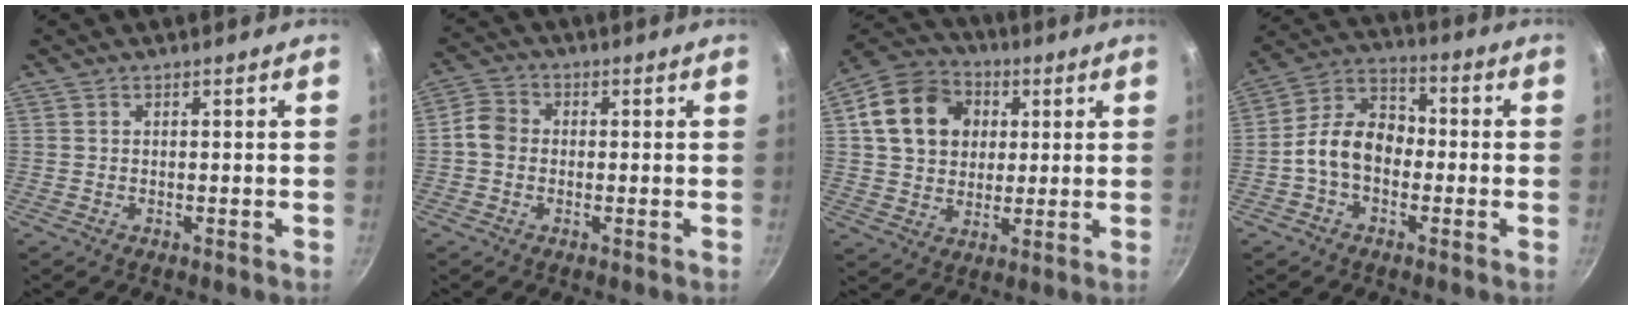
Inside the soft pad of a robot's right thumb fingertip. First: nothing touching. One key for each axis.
{"total": 4.3, "fx": -0.5, "fy": 3.7, "fz": 2.2, "tx": -0.032, "ty": 0.014, "tz": -0.024}
{"total": 15.4, "fx": 3.7, "fy": 12.5, "fz": 8.2, "tx": -0.119, "ty": 0.015, "tz": 0.055}
{"total": 10.7, "fx": -2.0, "fy": 7.7, "fz": 7.2, "tx": -0.091, "ty": 0.041, "tz": -0.057}